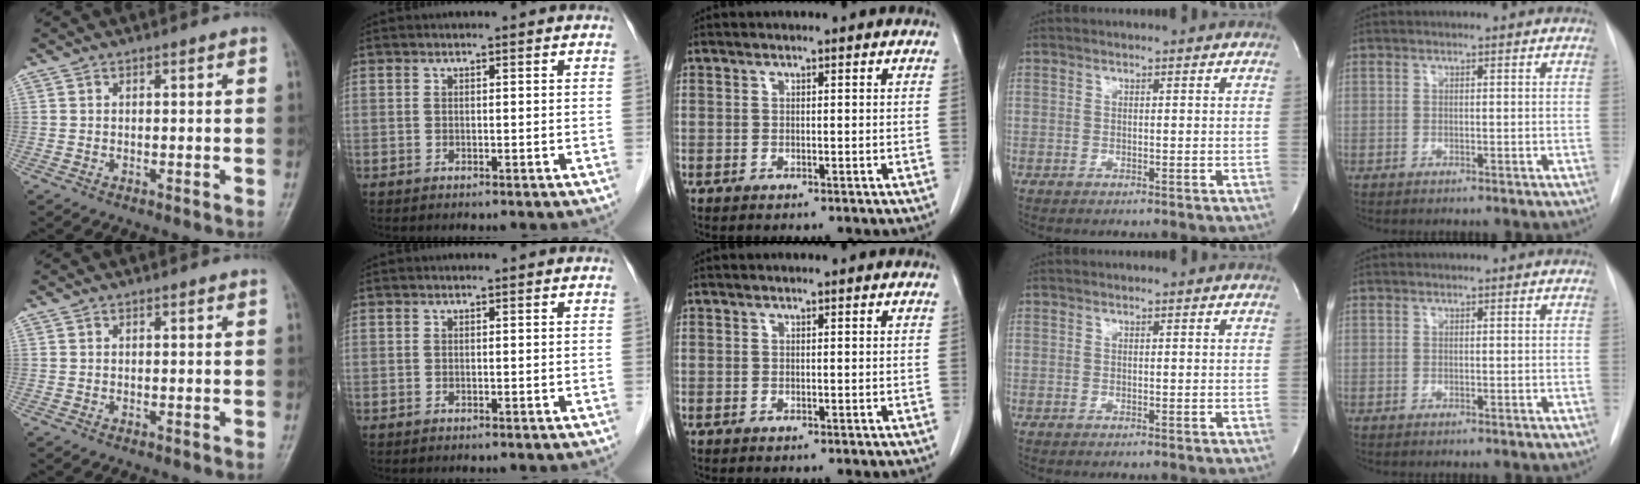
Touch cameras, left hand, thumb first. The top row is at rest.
{}